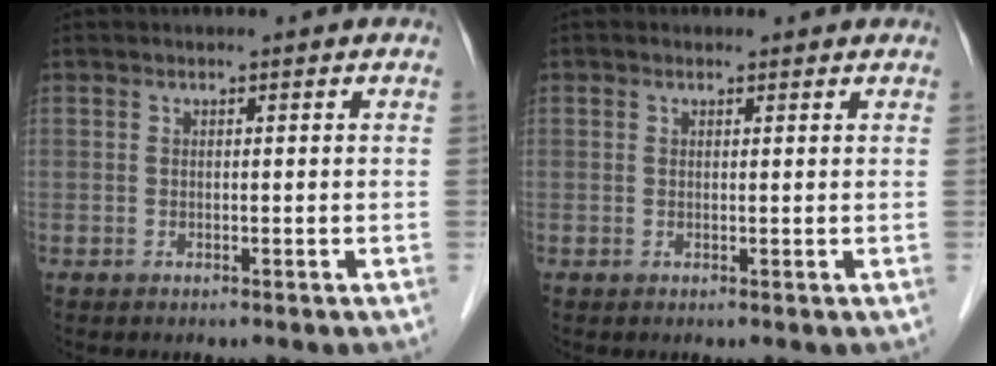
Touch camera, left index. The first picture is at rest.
{"total": 0.6, "force": [0.4, 0.4, 0.1], "torque": [-0.009, -0.002, 0.004]}